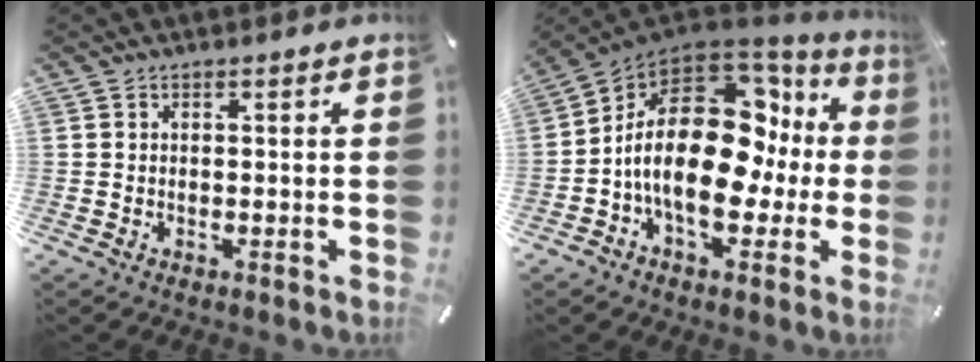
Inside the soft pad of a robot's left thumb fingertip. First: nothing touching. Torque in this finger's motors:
{"motor_torque": [1.79, 2.67, 2.77, 0.00, 0.34]}